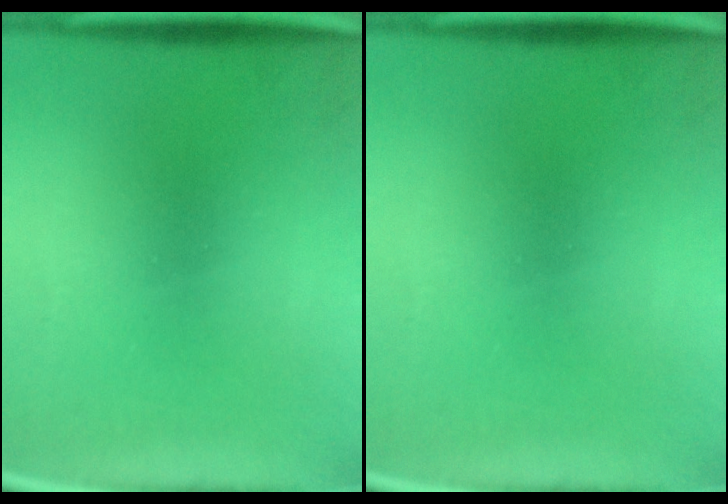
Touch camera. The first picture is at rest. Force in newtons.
{"total": 0.0}